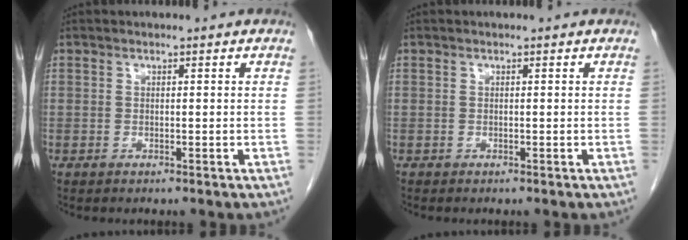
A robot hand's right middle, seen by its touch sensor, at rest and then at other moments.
{"total": 0.0}